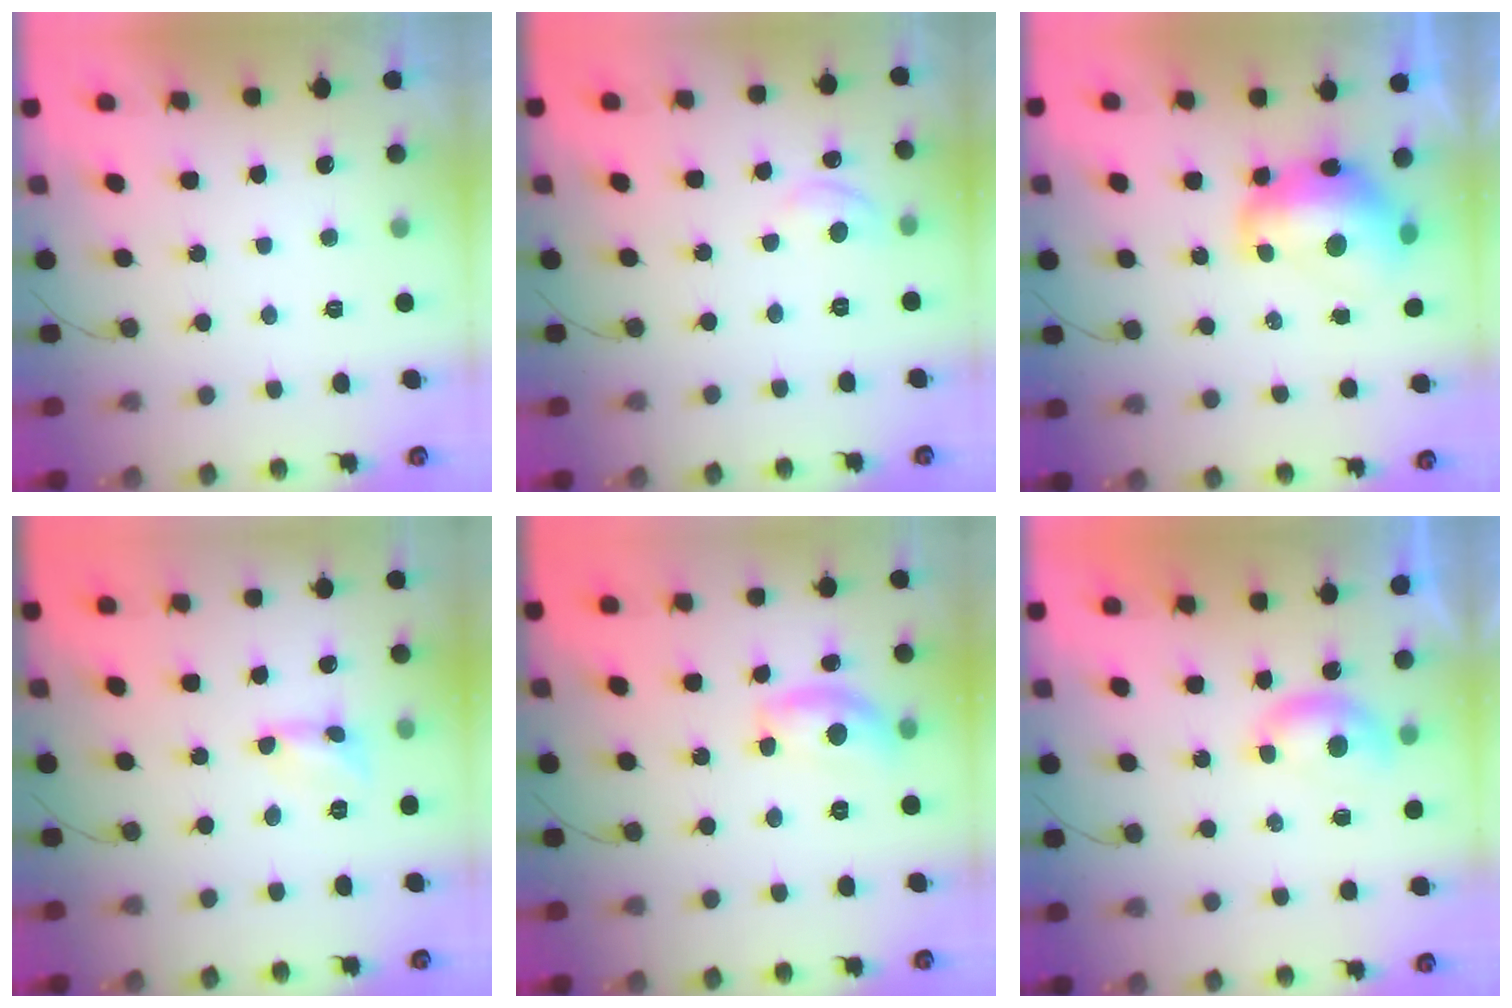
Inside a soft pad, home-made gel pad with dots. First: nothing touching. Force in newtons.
{"total": 5.5, "press": 5.5, "slide": 0.7}
{"total": 12.5, "press": 12.5, "slide": 1.2}
{"total": 1.6, "press": 1.6, "slide": 0.1}
{"total": 10.5, "press": 10.5, "slide": 0.4}
{"total": 4.5, "press": 4.5, "slide": 0.6}